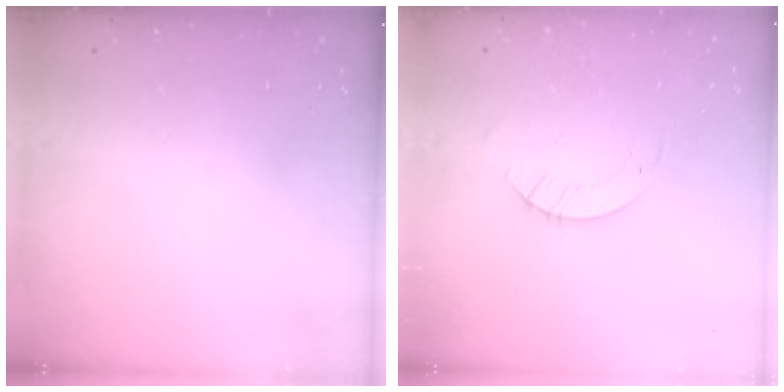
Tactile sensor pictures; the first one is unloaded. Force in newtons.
{"total": 3.3, "press": 3.3, "slide": 0.2}